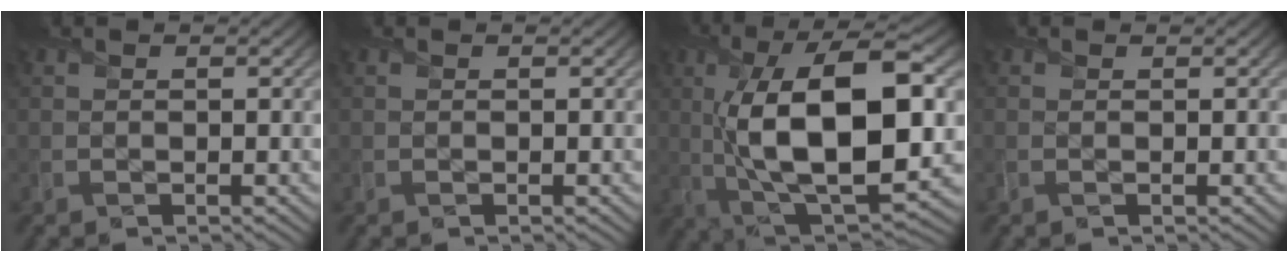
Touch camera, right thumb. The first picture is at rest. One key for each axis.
{"total": 0.0}
{"total": 17.4, "fx": 0.4, "fy": 7.5, "fz": 15.7, "tx": -0.272, "ty": 0.012, "tz": 0.005}
{"total": 0.0}